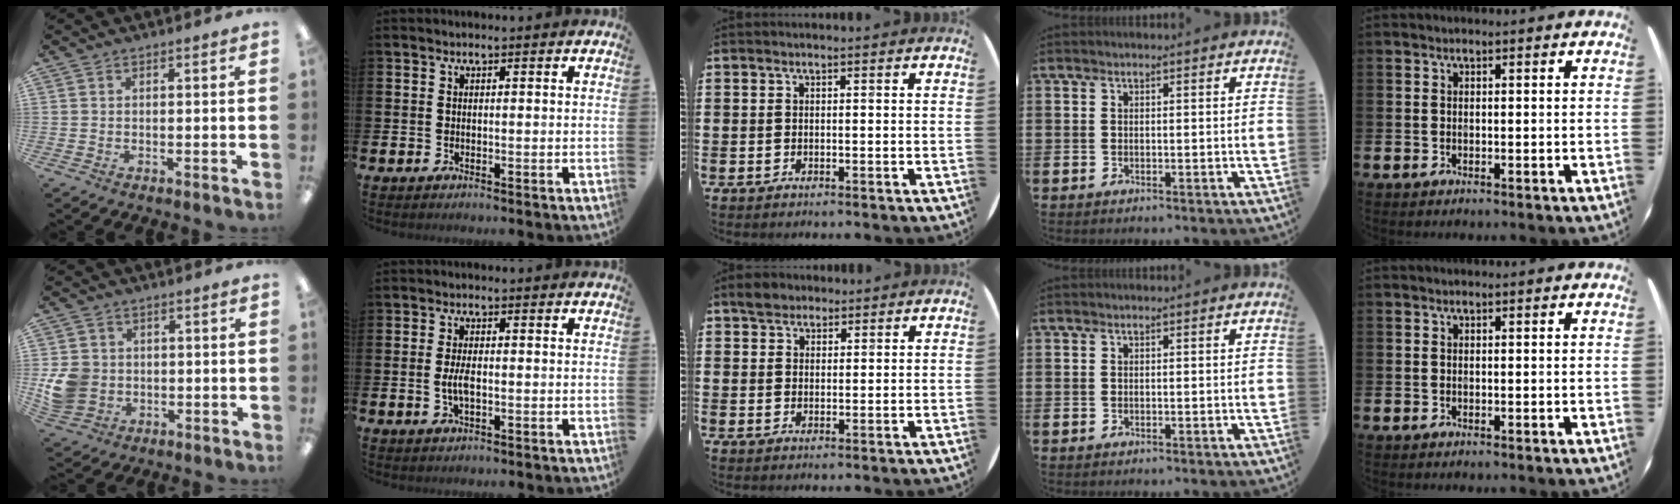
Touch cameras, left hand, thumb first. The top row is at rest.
{"thumb": {"total": 8.3, "force": [-0.6, 7.5, 3.6], "torque": [-0.081, 0.015, -0.007]}, "index": {"total": 3.0, "force": [-0.3, 1.1, 2.7], "torque": [-0.054, -0.003, -0.008]}, "middle": {"total": 2.8, "force": [2.4, 1.5, 0.1], "torque": [-0.001, 0.006, 0.046]}}